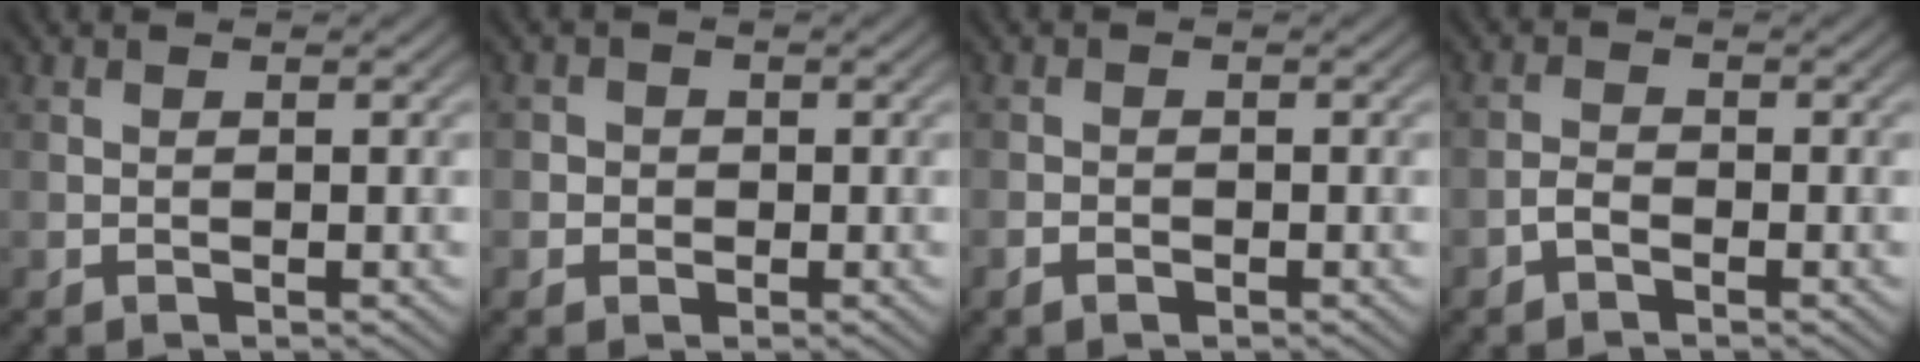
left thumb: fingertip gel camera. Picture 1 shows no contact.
{"total": 2.2, "force": [-0.1, 2.2, 0.4], "torque": [0.003, 0.000, -0.013]}
{"total": 1.4, "force": [-0.8, 0.8, 0.7], "torque": [-0.013, -0.002, -0.018]}
{"total": 1.6, "force": [-1.1, 0.8, 0.9], "torque": [-0.016, 0.004, -0.027]}